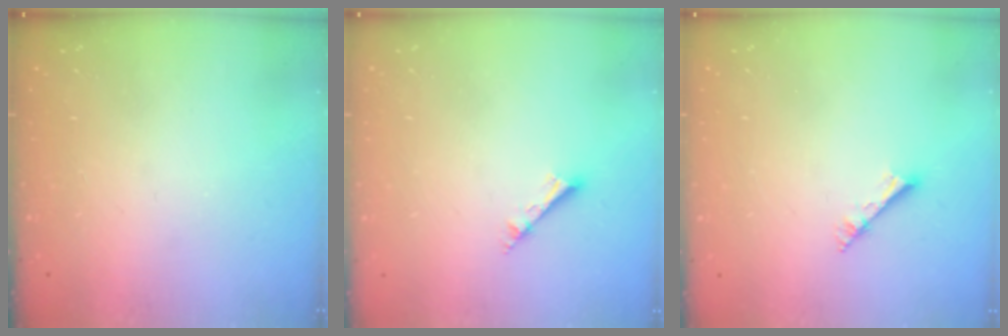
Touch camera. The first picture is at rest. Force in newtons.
{"total": 2.3, "press": 2.3, "slide": 0.1}
{"total": 2.7, "press": 2.7, "slide": 0.3}